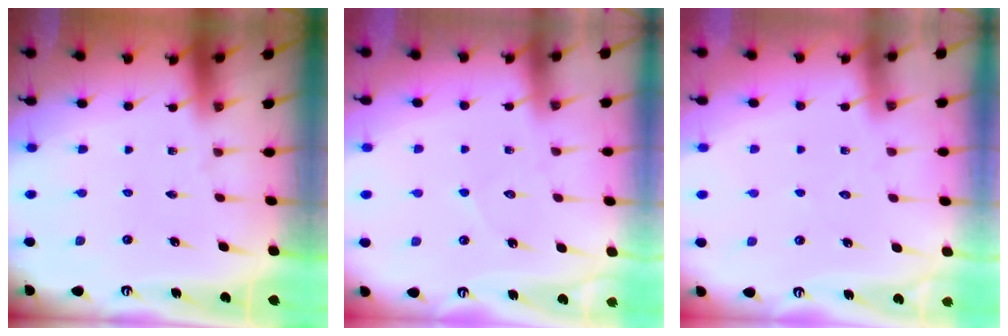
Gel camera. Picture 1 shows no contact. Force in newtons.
{"total": 4.5, "press": 4.5, "slide": 0.3}
{"total": 2.5, "press": 2.4, "slide": 0.4}